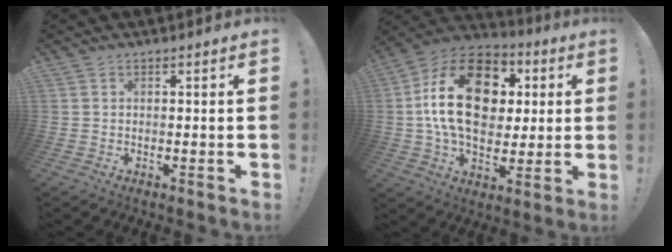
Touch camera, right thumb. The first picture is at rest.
{"total": 22.6, "force": [4.5, 15.3, 15.9], "torque": [-0.267, 0.003, 0.080]}